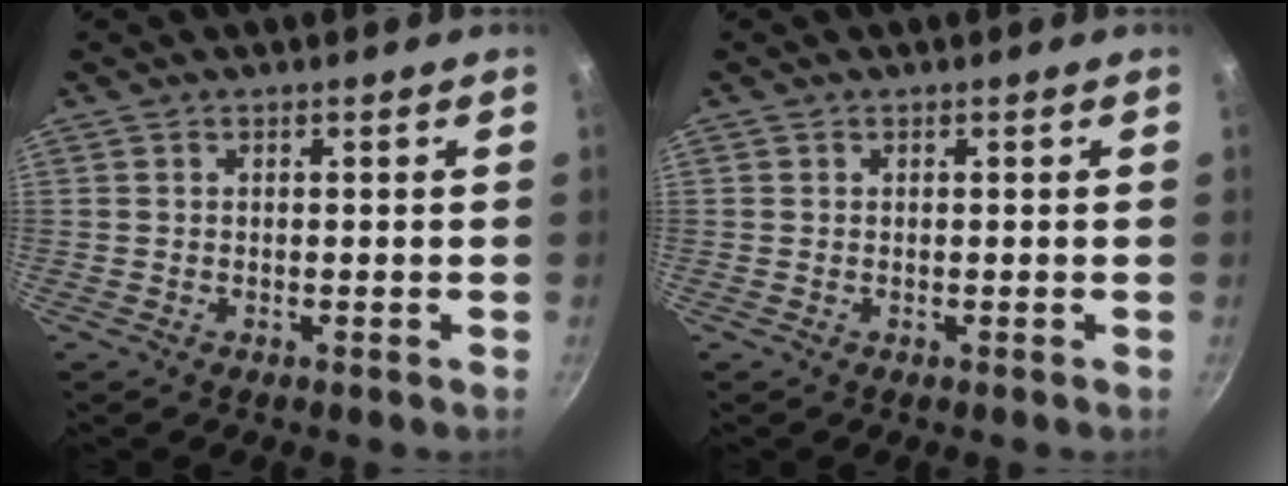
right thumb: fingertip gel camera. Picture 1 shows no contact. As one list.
[{"total": 0.0}]